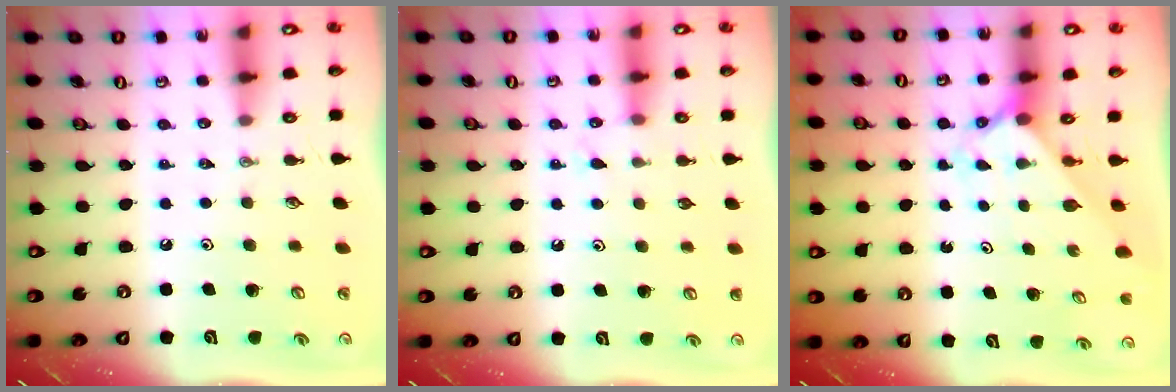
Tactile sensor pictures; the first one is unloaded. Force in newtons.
{"total": 6.3, "press": 6.3, "slide": 0.7}
{"total": 1.9, "press": 1.9, "slide": 0.2}